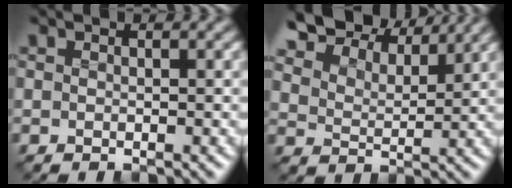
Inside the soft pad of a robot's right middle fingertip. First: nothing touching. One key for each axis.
{"total": 9.6, "fx": 7.9, "fy": 3.9, "fz": 3.8, "tx": -0.106, "ty": 0.004, "tz": 0.129}